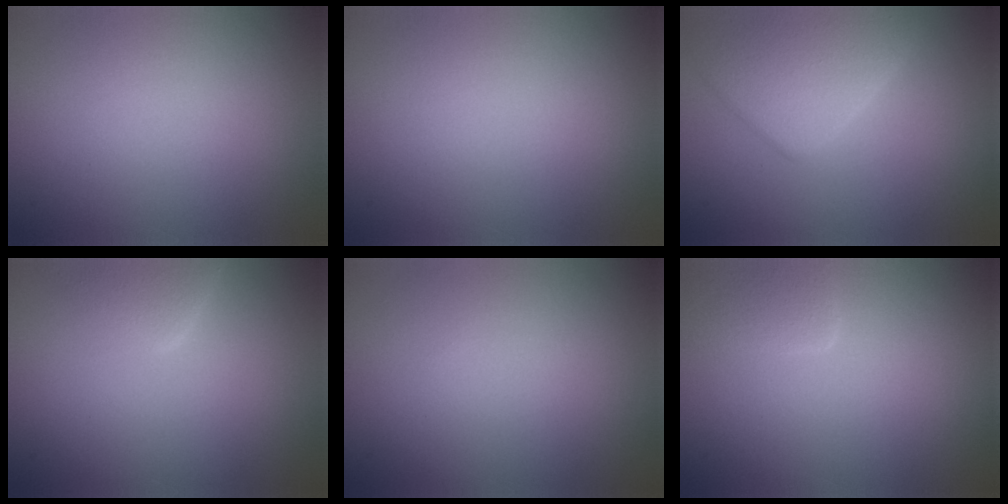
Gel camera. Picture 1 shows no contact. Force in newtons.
{"total": 0.0}
{"total": 4.5, "press": 4.4, "slide": 0.3}
{"total": 2.7, "press": 2.7, "slide": 0.1}
{"total": 0.0}
{"total": 2.1, "press": 2.1, "slide": 0.1}